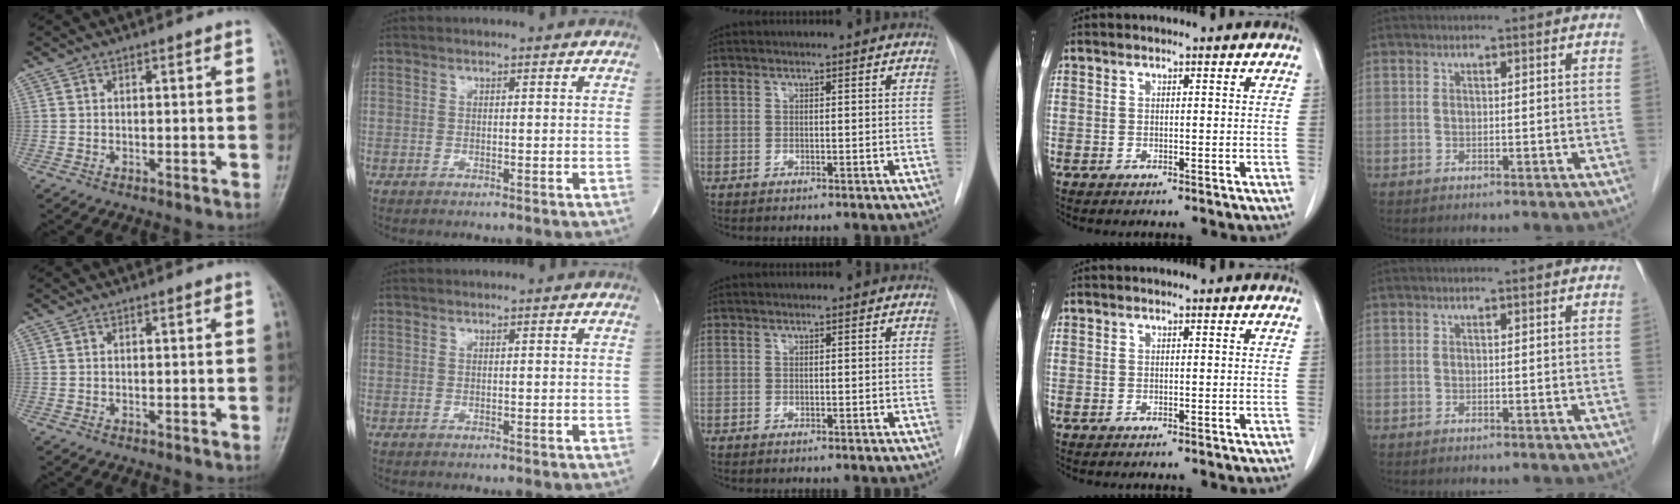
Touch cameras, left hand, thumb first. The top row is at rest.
{}